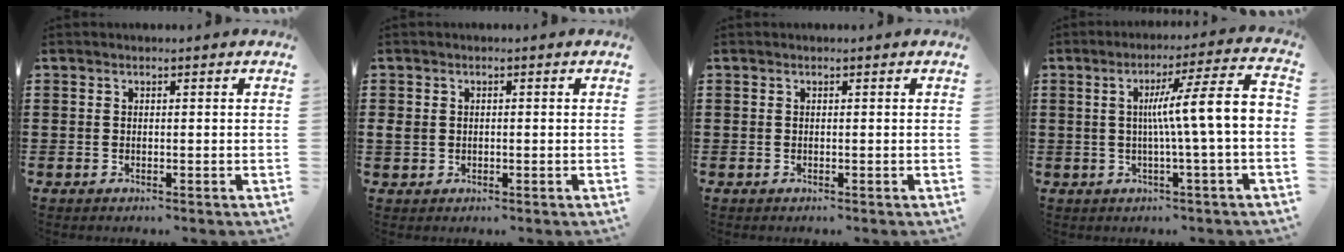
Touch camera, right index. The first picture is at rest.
{"total": 1.3, "force": [-0.2, 1.1, 0.6], "torque": [-0.022, 0.001, -0.008]}
{"total": 0.0}
{"total": 9.3, "force": [0.1, -0.2, 9.3], "torque": [-0.155, -0.011, -0.007]}